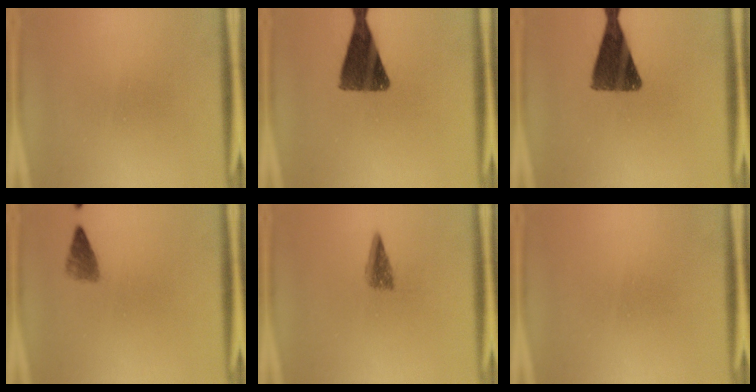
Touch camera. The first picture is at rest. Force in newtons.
{"total": 11.5}
{"total": 11.5}
{"total": 2.2}
{"total": 2.7}
{"total": 1.6}